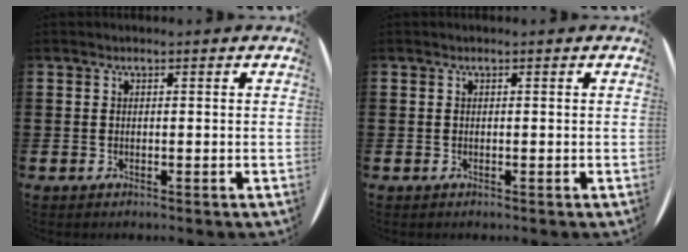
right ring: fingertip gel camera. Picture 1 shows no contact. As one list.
[{"total": 0.0}]